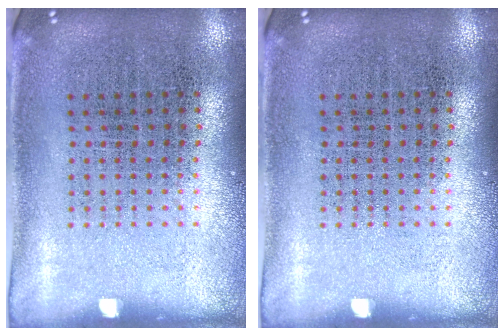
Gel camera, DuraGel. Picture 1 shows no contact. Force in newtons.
{"total": 0.0}